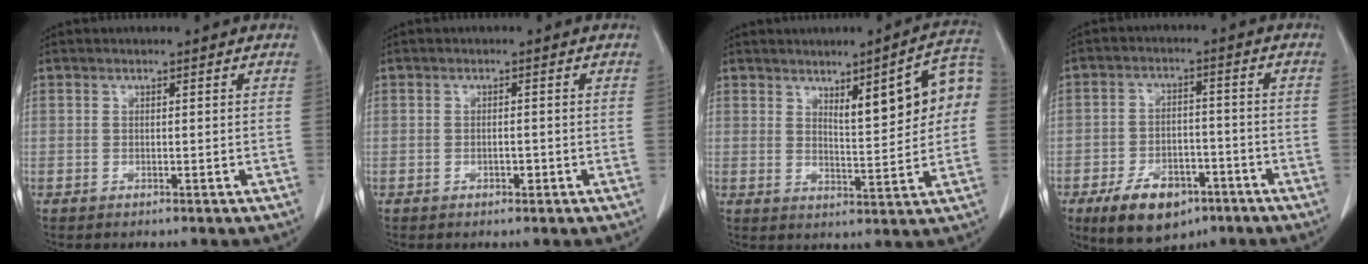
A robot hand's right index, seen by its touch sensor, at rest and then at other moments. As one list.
[{"total": 1.1, "force": [-0.4, 0.6, 0.8], "torque": [-0.012, 0.002, -0.002]}, {"total": 10.5, "force": [2.7, 1.9, 10.0], "torque": [-0.134, 0.017, 0.039]}, {"total": 10.1, "force": [-6.0, 5.5, 5.9], "torque": [-0.101, -0.002, -0.092]}]